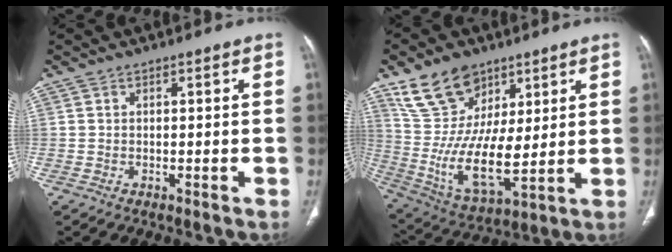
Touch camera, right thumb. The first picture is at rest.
{"total": 17.1, "force": [9.0, 10.2, 10.3], "torque": [-0.158, -0.046, 0.187]}